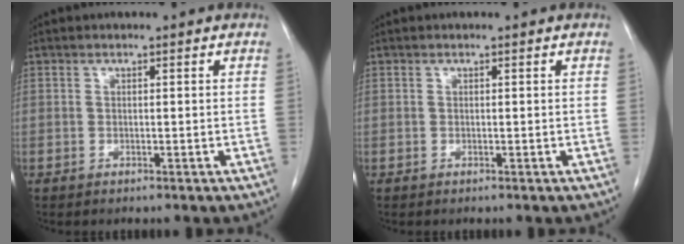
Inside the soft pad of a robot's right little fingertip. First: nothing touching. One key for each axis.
{"total": 0.0}